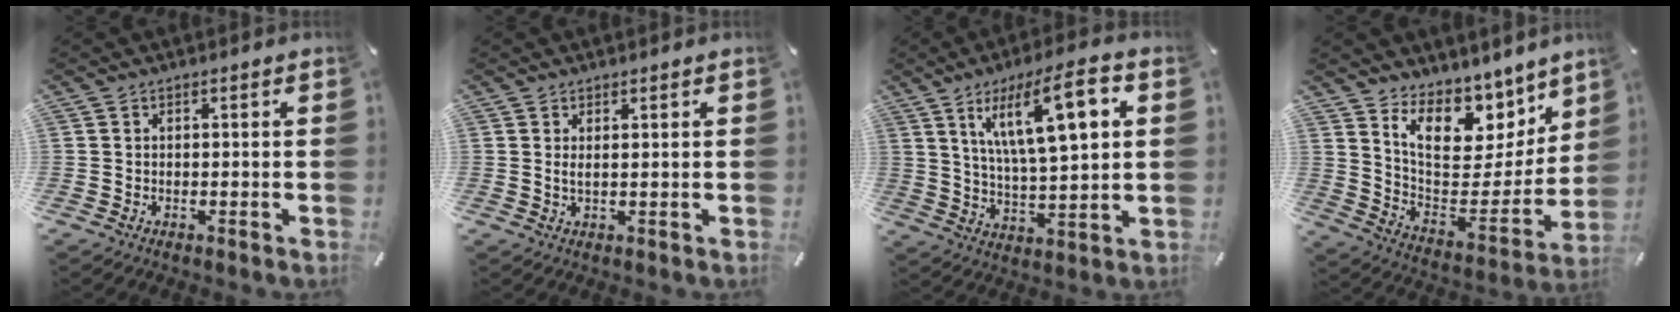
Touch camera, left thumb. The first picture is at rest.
{"total": 1.6, "force": [0.8, 0.2, 1.4], "torque": [-0.020, -0.004, 0.011]}
{"total": 16.8, "force": [7.6, 5.3, 14.0], "torque": [-0.246, -0.011, 0.117]}
{"total": 14.2, "force": [9.6, 8.7, 5.7], "torque": [-0.085, -0.085, 0.177]}